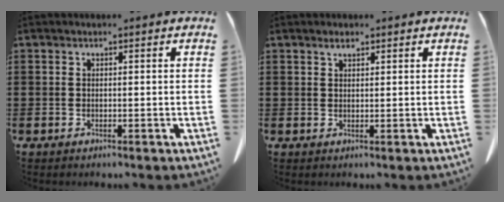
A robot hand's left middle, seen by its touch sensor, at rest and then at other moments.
{"total": 1.4, "force": [1.1, 0.3, 0.8], "torque": [-0.010, -0.004, 0.020]}